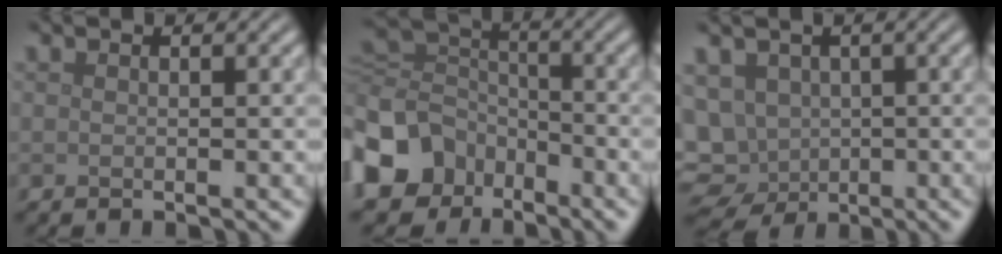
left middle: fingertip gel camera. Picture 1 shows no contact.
{"total": 8.0, "force": [-3.9, 6.2, 3.2], "torque": [-0.076, -0.008, -0.088]}
{"total": 9.4, "force": [-2.3, 8.1, 4.1], "torque": [-0.074, -0.017, -0.045]}